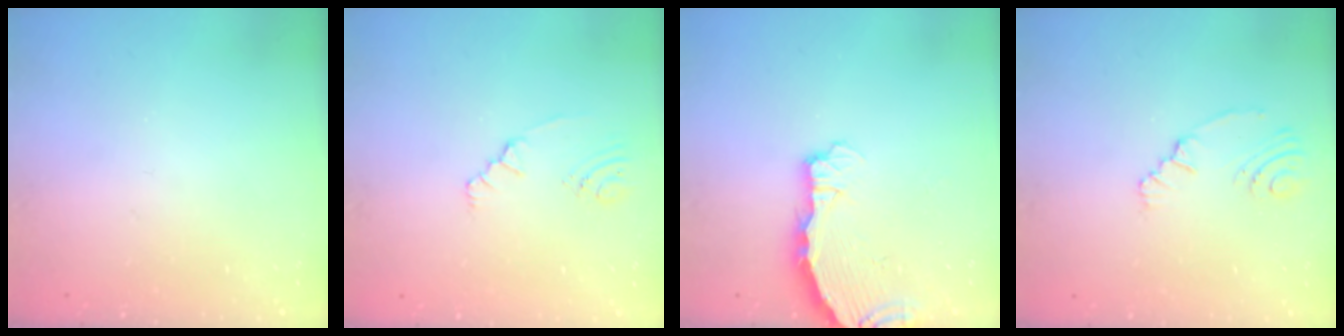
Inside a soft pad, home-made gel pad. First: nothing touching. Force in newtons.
{"total": 2.1, "press": 1.8, "slide": 1.1}
{"total": 4.4, "press": 4.4, "slide": 0.1}
{"total": 2.8, "press": 2.1, "slide": 1.9}